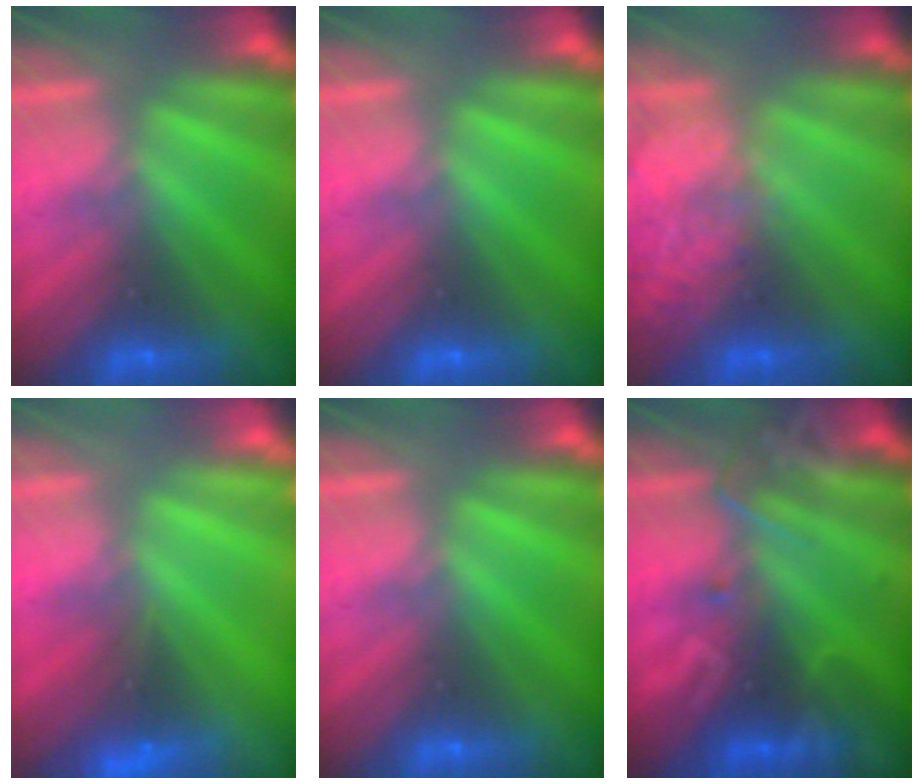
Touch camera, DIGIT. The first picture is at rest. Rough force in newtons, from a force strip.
{"total": 0.0}
{"total": 2.1}
{"total": 4.9}
{"total": 0.0}
{"total": 2.4}